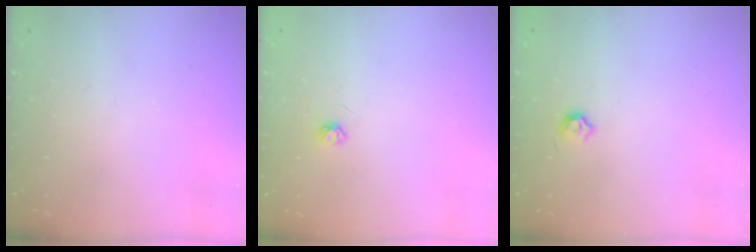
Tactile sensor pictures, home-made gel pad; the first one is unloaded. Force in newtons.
{"total": 2.6, "press": 2.6, "slide": 0.3}
{"total": 3.9, "press": 3.9, "slide": 0.6}